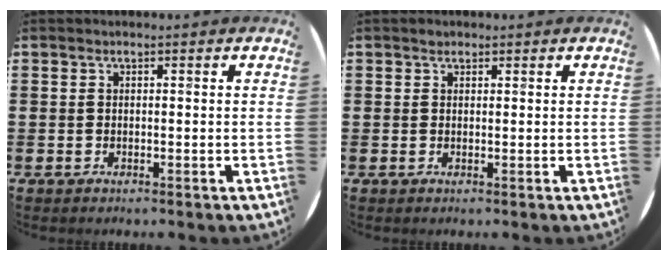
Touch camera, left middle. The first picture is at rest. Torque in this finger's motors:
{"motor_torque": [0.26, -0.20, 0.01, 0.01]}